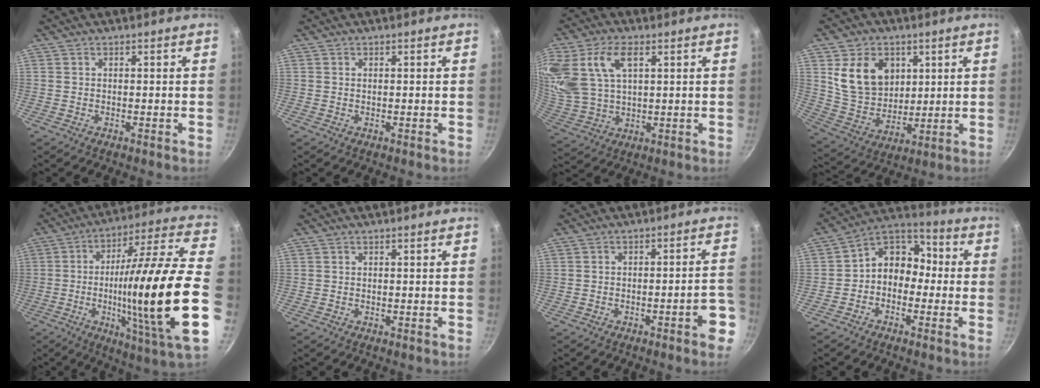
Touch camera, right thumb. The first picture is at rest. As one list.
[{"total": 0.0}, {"total": 17.3, "force": [6.3, 10.2, 12.4], "torque": [-0.263, 0.003, 0.135]}, {"total": 14.6, "force": [4.5, 11.2, 8.1], "torque": [-0.115, -0.022, 0.093]}, {"total": 28.4, "force": [-4.9, 4.5, 27.7], "torque": [-0.418, 0.022, -0.073]}, {"total": 0.0}, {"total": 6.6, "force": [-3.2, 1.5, 5.6], "torque": [-0.057, 0.033, -0.036]}, {"total": 9.8, "force": [-1.3, 7.8, 5.8], "torque": [-0.051, 0.051, -0.047]}]